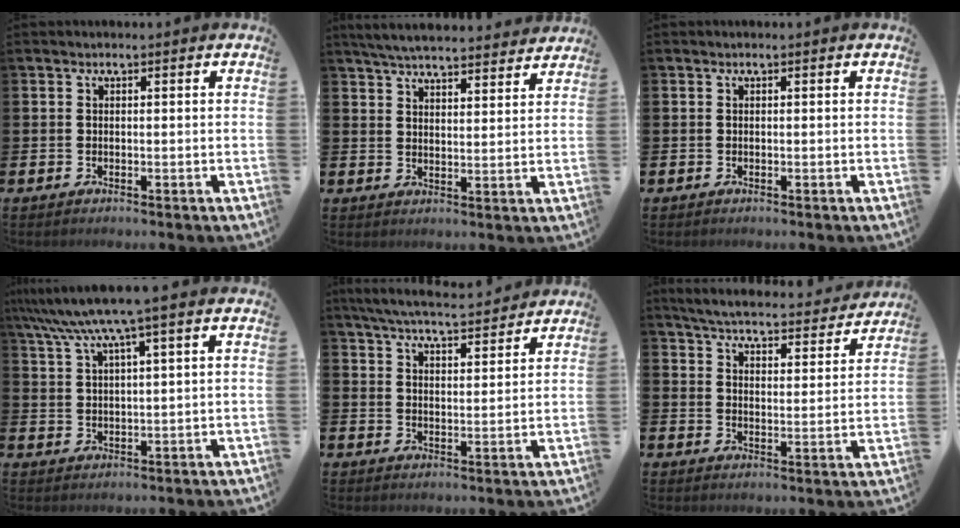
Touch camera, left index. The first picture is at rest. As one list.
[{"total": 5.6, "force": [5.4, 0.5, 1.1], "torque": [-0.036, -0.032, 0.097]}, {"total": 0.0}, {"total": 6.8, "force": [5.1, 0.2, 4.4], "torque": [-0.097, -0.018, 0.088]}, {"total": 6.1, "force": [5.9, 0.5, 1.5], "torque": [-0.048, -0.035, 0.105]}, {"total": 5.3, "force": [5.2, 0.5, 1.2], "torque": [-0.043, -0.040, 0.086]}]